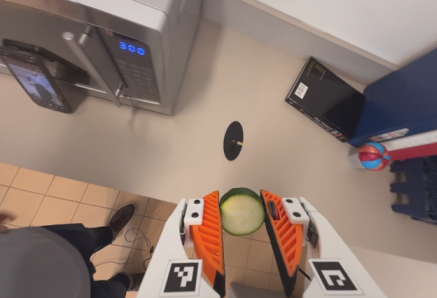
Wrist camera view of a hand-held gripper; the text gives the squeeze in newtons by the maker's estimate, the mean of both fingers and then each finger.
{"total": 8.9, "left": 9.1, "right": 8.8}